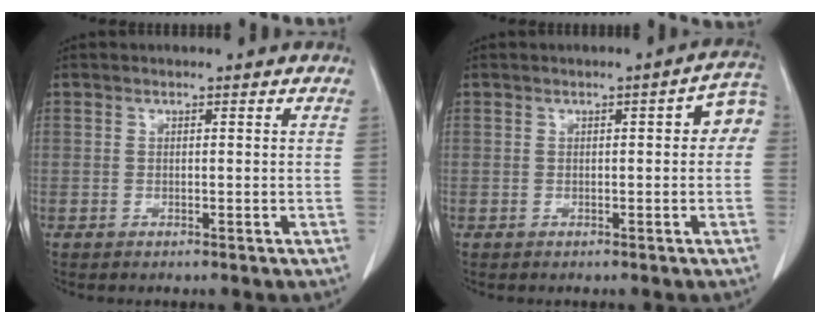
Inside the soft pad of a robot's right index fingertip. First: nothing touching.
{"total": 4.0, "force": [0.4, 1.2, 3.8], "torque": [-0.038, 0.016, -0.002]}